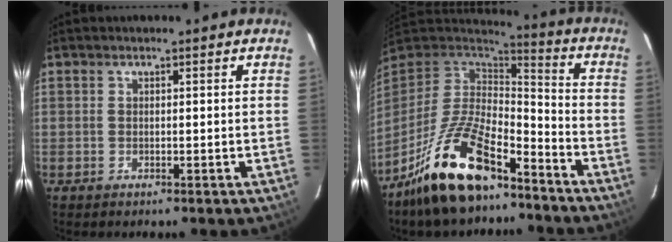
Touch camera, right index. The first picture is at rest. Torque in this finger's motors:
{"motor_torque": [1.04, -1.10, 1.05, 0.21]}